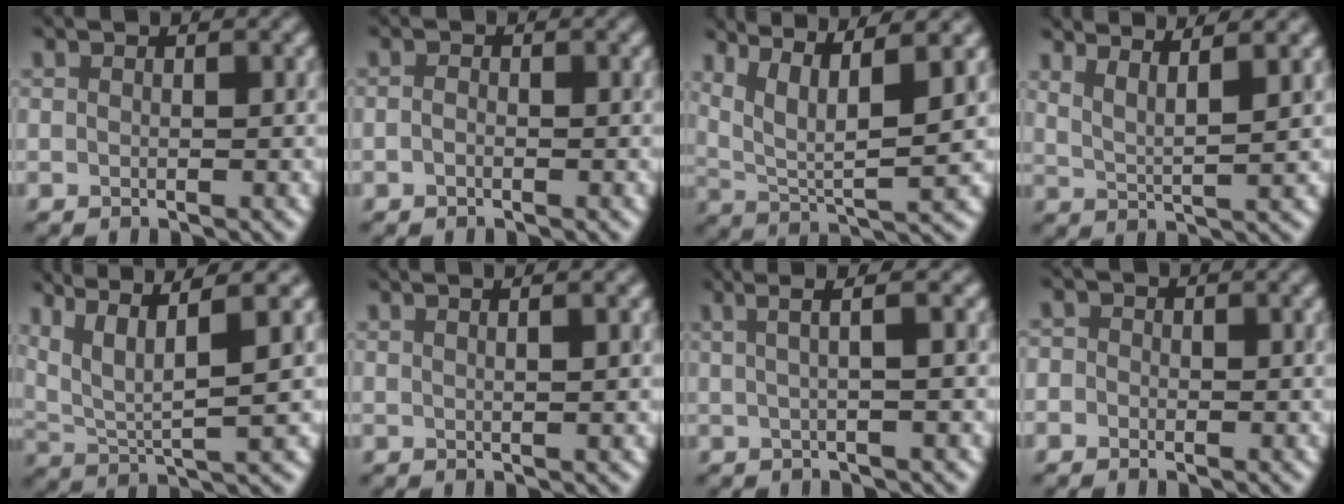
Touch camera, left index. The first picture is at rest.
{"total": 0.6, "force": [-0.6, 0.0, -0.1], "torque": [-0.003, 0.001, -0.003]}
{"total": 7.9, "force": [4.5, 1.5, 6.4], "torque": [-0.120, 0.014, 0.097]}
{"total": 3.4, "force": [2.7, 0.3, 1.9], "torque": [-0.034, 0.006, 0.060]}
{"total": 7.4, "force": [4.2, 1.3, 6.0], "torque": [-0.119, 0.017, 0.092]}
{"total": 4.7, "force": [2.5, 2.0, 3.4], "torque": [-0.015, 0.041, 0.007]}
{"total": 2.6, "force": [0.8, 0.4, 2.4], "torque": [-0.037, 0.009, 0.011]}
{"total": 0.8, "force": [-0.6, 0.4, -0.5], "torque": [0.009, -0.001, -0.005]}